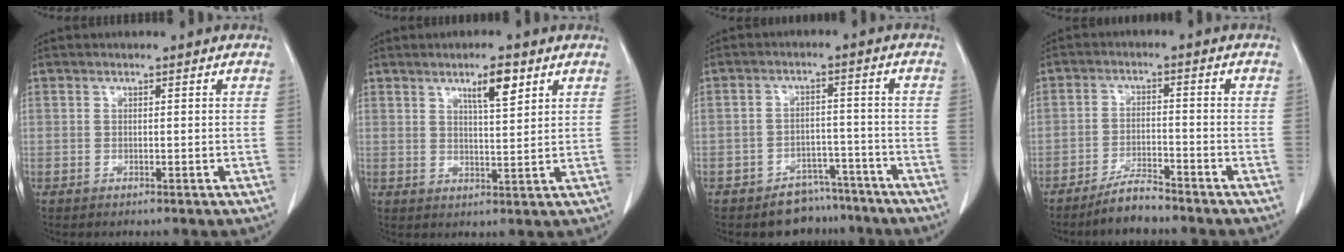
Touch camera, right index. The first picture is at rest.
{"total": 5.1, "force": [2.9, 0.9, 4.1], "torque": [-0.070, -0.001, 0.049]}
{"total": 6.2, "force": [-5.1, 3.6, 0.4], "torque": [0.006, 0.024, -0.075]}
{"total": 4.6, "force": [-4.2, 0.9, 1.7], "torque": [-0.033, -0.006, -0.076]}